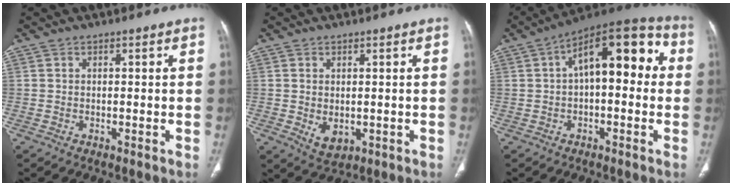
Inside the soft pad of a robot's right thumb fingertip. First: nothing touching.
{"total": 4.2, "force": [-0.5, 2.8, 3.1], "torque": [-0.044, -0.009, 0.006]}
{"total": 16.0, "force": [2.2, 7.6, 13.9], "torque": [-0.169, 0.047, 0.023]}